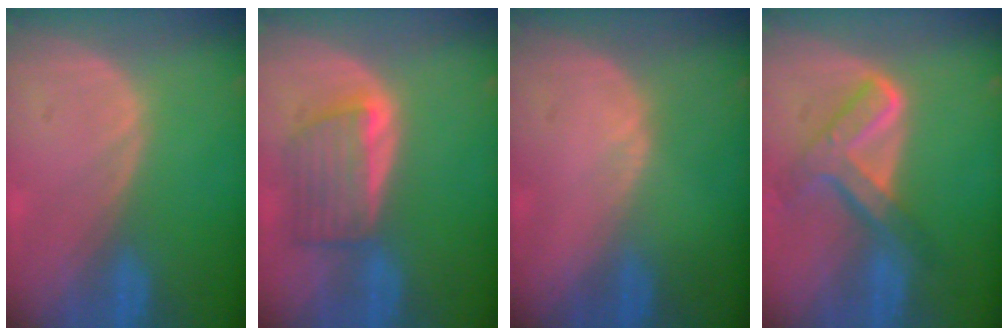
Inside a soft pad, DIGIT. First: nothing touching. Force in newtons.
{"total": 6.0, "press": 6.0, "slide": 0.7}
{"total": 0.7, "press": 0.4, "slide": 0.5}
{"total": 7.7, "press": 6.5, "slide": 4.2}